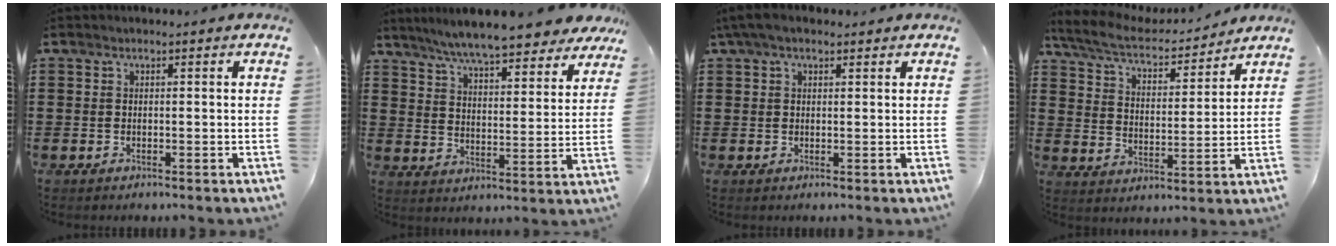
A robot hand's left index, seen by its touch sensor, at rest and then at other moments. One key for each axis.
{"total": 7.9, "fx": 7.4, "fy": -0.1, "fz": 2.9, "tx": -0.086, "ty": -0.040, "tz": 0.130}
{"total": 3.0, "fx": 1.7, "fy": 1.2, "fz": 2.1, "tx": -0.044, "ty": 0.008, "tz": 0.033}
{"total": 6.3, "fx": 5.6, "fy": 1.1, "fz": 2.6, "tx": -0.076, "ty": -0.033, "tz": 0.095}